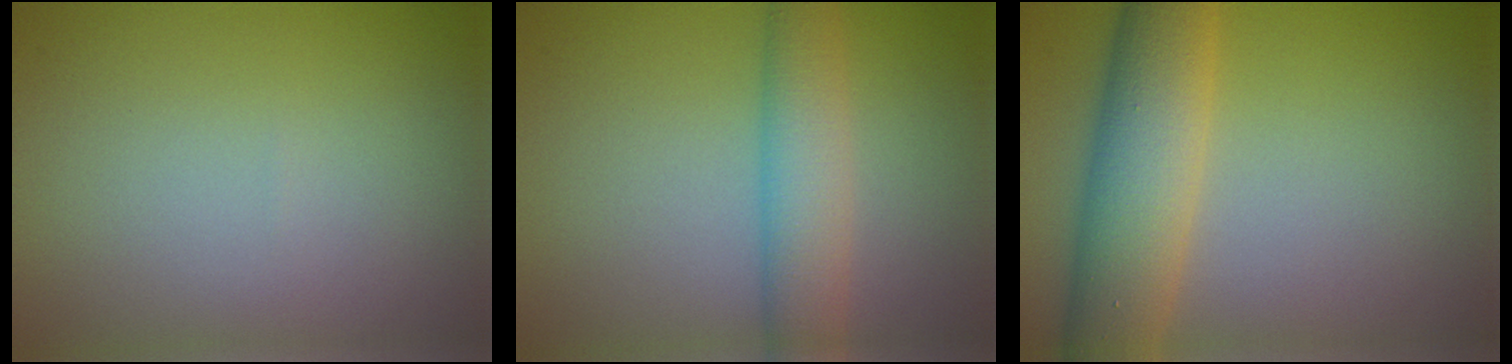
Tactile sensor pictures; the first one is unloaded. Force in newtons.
{"total": 4.4, "press": 4.4, "slide": 0.1}
{"total": 7.3, "press": 7.3, "slide": 0.2}